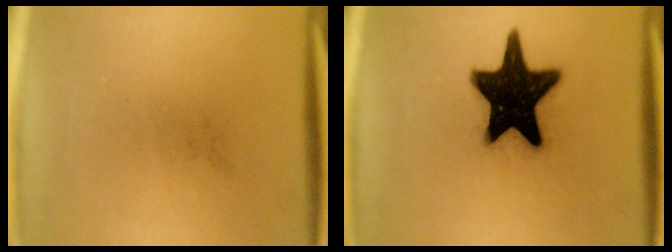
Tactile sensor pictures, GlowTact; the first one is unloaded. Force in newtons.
{"total": 19.4}